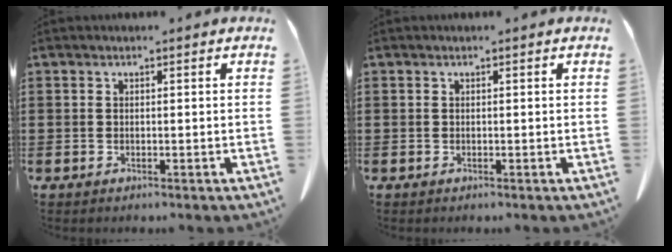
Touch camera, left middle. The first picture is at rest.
{"total": 0.0}